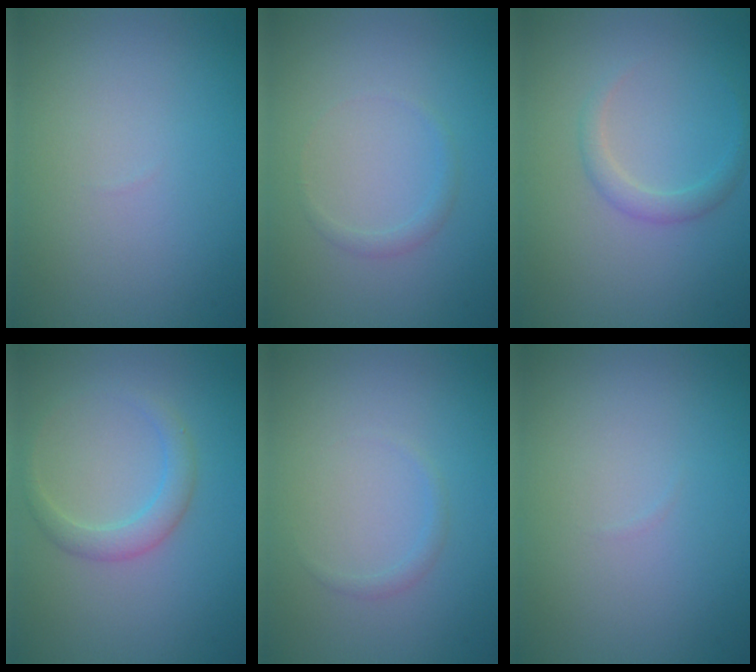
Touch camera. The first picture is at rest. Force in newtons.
{"total": 0.9, "press": 0.9, "slide": 0.1}
{"total": 1.6, "press": 1.5, "slide": 0.2}
{"total": 2.2, "press": 2.2, "slide": 0.1}
{"total": 0.7, "press": 0.7, "slide": 0.0}
{"total": 0.0}